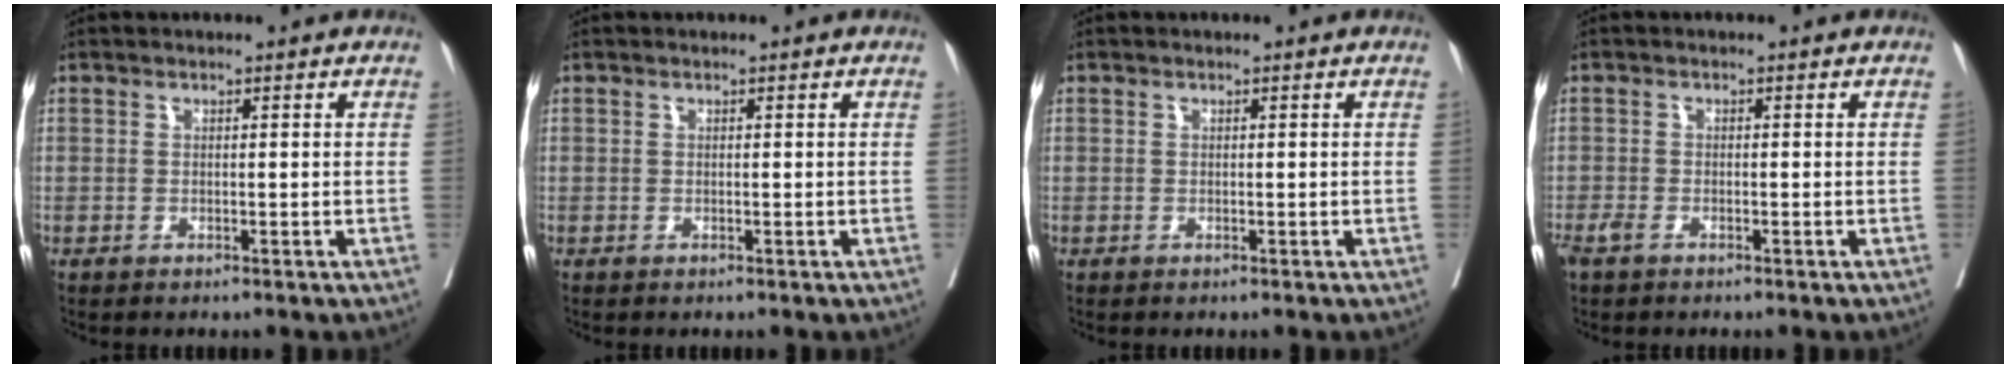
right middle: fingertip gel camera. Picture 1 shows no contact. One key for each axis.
{"total": 0.0}
{"total": 0.0}
{"total": 2.0, "fx": -1.3, "fy": 0.8, "fz": 1.2, "tx": -0.026, "ty": -0.003, "tz": -0.023}